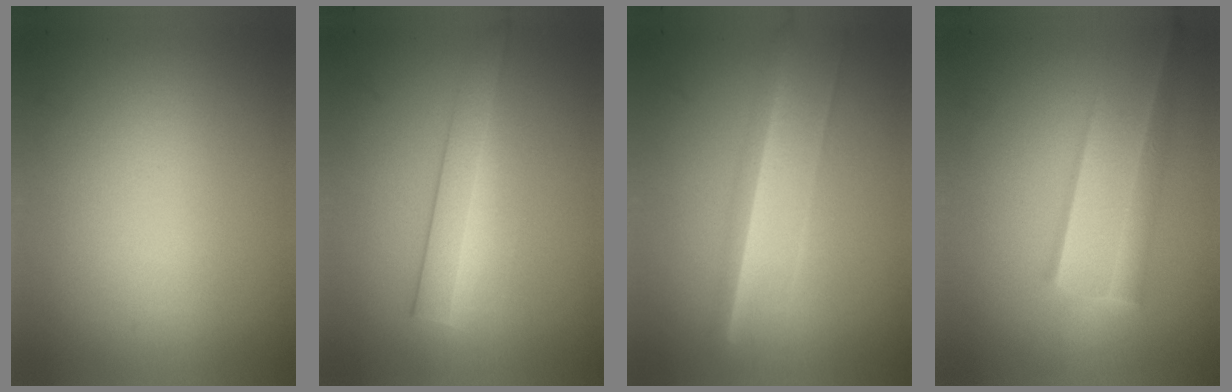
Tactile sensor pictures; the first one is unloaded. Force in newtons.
{"total": 3.2}
{"total": 9.1}
{"total": 3.2}